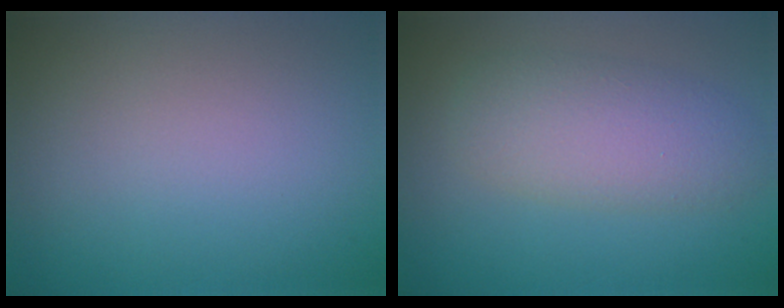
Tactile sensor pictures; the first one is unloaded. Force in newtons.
{"total": 4.9, "press": 4.9, "slide": 0.1}